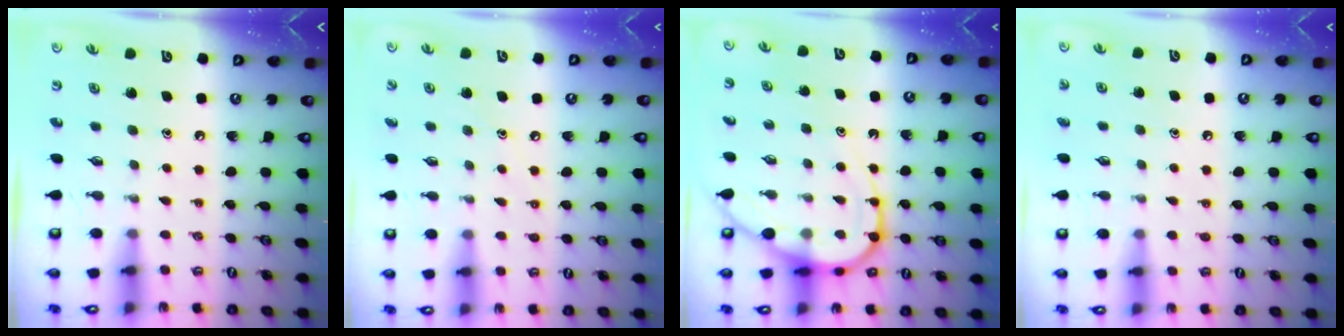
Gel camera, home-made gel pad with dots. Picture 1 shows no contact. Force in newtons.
{"total": 3.8, "press": 3.8, "slide": 0.5}
{"total": 9.7, "press": 9.7, "slide": 0.9}
{"total": 3.2, "press": 3.2, "slide": 0.4}